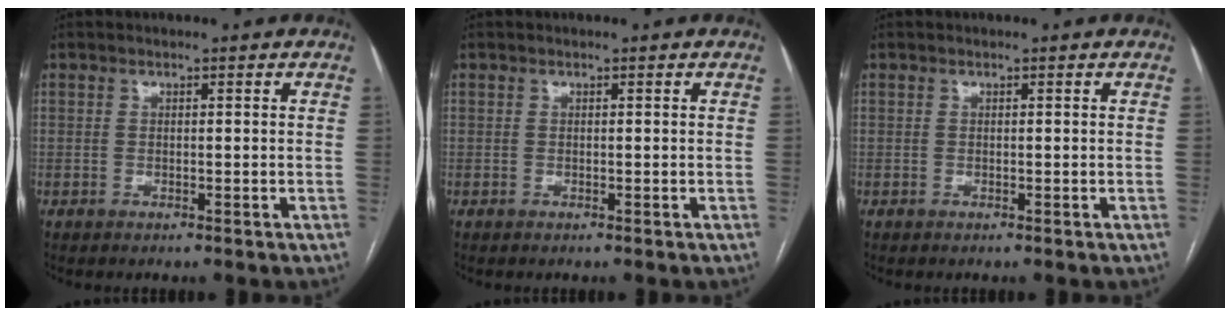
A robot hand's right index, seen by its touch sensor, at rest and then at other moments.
{"total": 0.0}
{"total": 0.0}